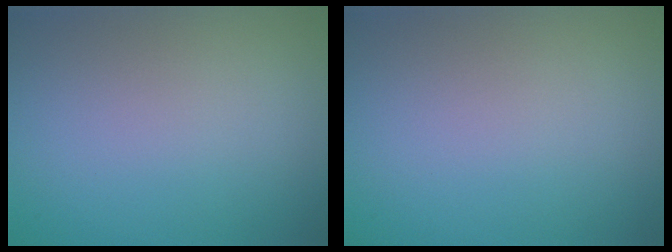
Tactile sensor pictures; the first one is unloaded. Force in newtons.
{"total": 0.0}